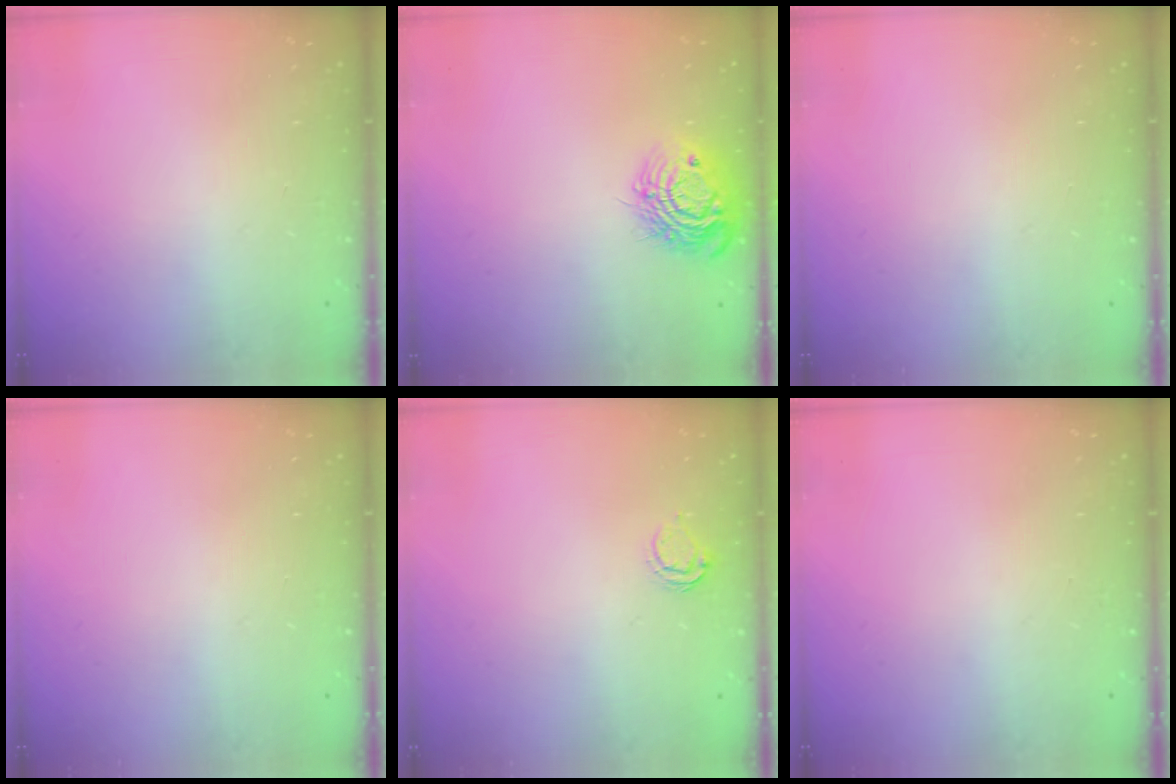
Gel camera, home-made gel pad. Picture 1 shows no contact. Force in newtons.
{"total": 12.5, "press": 12.5, "slide": 0.8}
{"total": 0.0}
{"total": 0.0}
{"total": 5.5, "press": 5.5, "slide": 0.4}
{"total": 0.0}